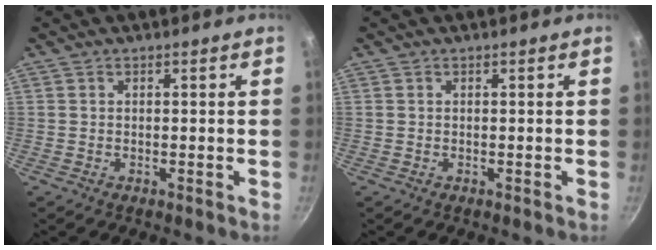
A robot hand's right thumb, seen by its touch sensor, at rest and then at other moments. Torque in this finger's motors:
{"motor_torque": [-0.14, 0.15, 0.00, 0.00, 0.00]}